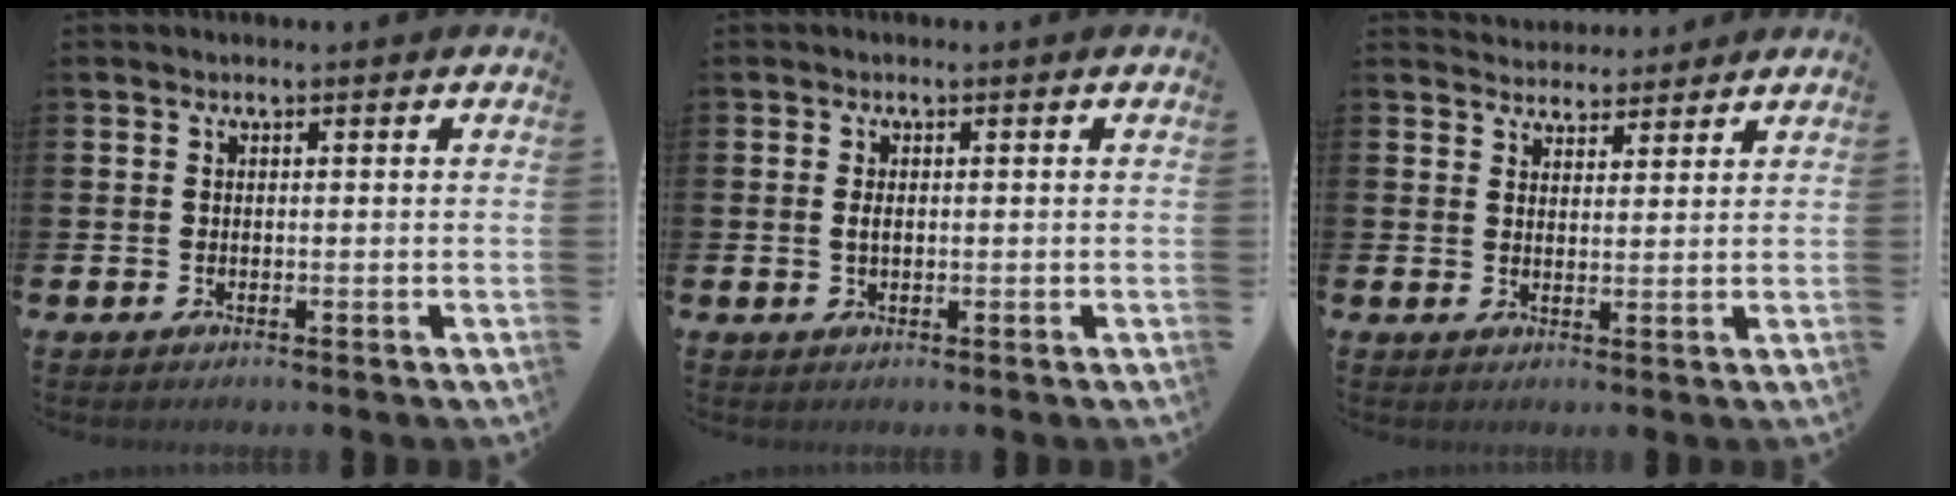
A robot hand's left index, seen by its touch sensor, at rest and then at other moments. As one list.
[{"total": 1.1, "force": [0.1, 0.7, 0.9], "torque": [-0.012, 0.003, -0.001]}, {"total": 3.8, "force": [3.7, 1.0, -0.4], "torque": [0.003, -0.019, 0.067]}]